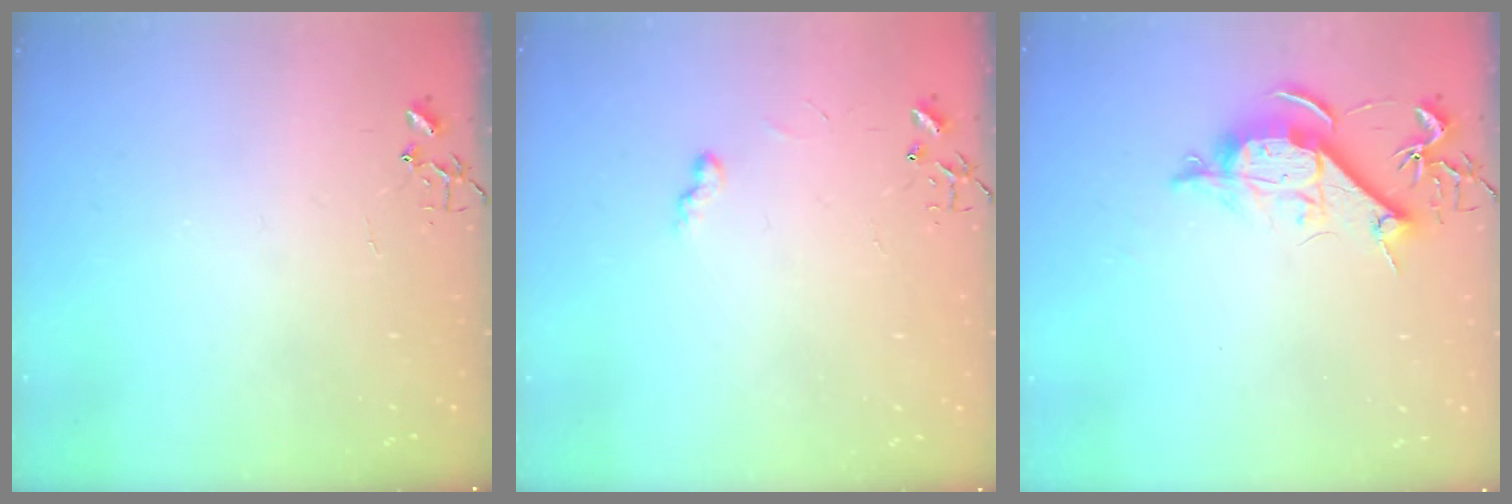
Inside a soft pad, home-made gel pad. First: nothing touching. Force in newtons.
{"total": 4.3, "press": 4.2, "slide": 0.6}
{"total": 10.4, "press": 10.4, "slide": 1.1}